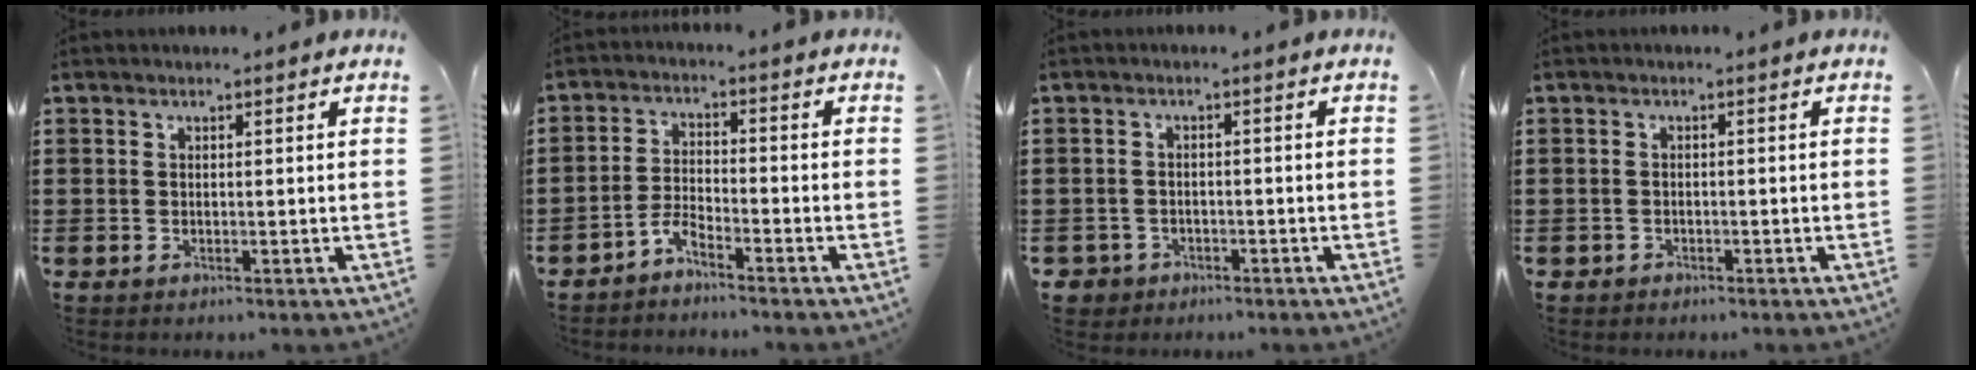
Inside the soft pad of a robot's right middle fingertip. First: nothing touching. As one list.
[{"total": 3.2, "force": [-3.0, 0.3, 0.9], "torque": [-0.027, 0.003, -0.063]}, {"total": 2.1, "force": [-1.7, 1.3, 0.1], "torque": [-0.015, -0.002, -0.041]}, {"total": 1.0, "force": [-0.8, 0.5, 0.0], "torque": [-0.001, 0.003, -0.020]}]